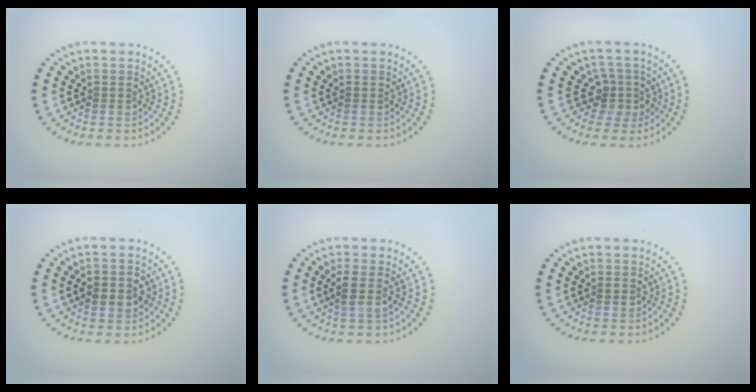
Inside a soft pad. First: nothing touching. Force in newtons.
{"total": 0.0}
{"total": 2.6, "press": 2.0, "slide": 1.7}
{"total": 3.4, "press": 3.4, "slide": 0.3}
{"total": 1.9, "press": 1.6, "slide": 1.1}
{"total": 0.8, "press": 0.8, "slide": 0.0}